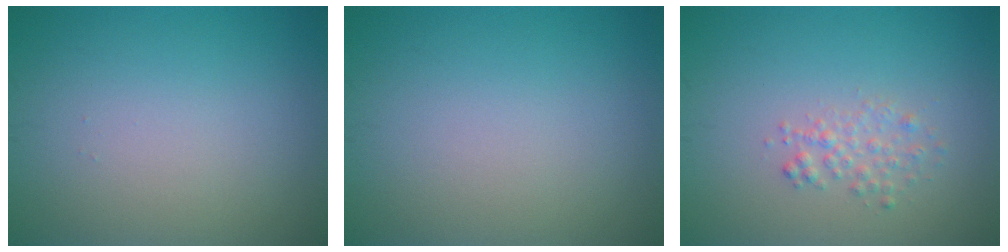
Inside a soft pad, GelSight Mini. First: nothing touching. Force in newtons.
{"total": 0.0}
{"total": 1.6, "press": 1.6, "slide": 0.1}